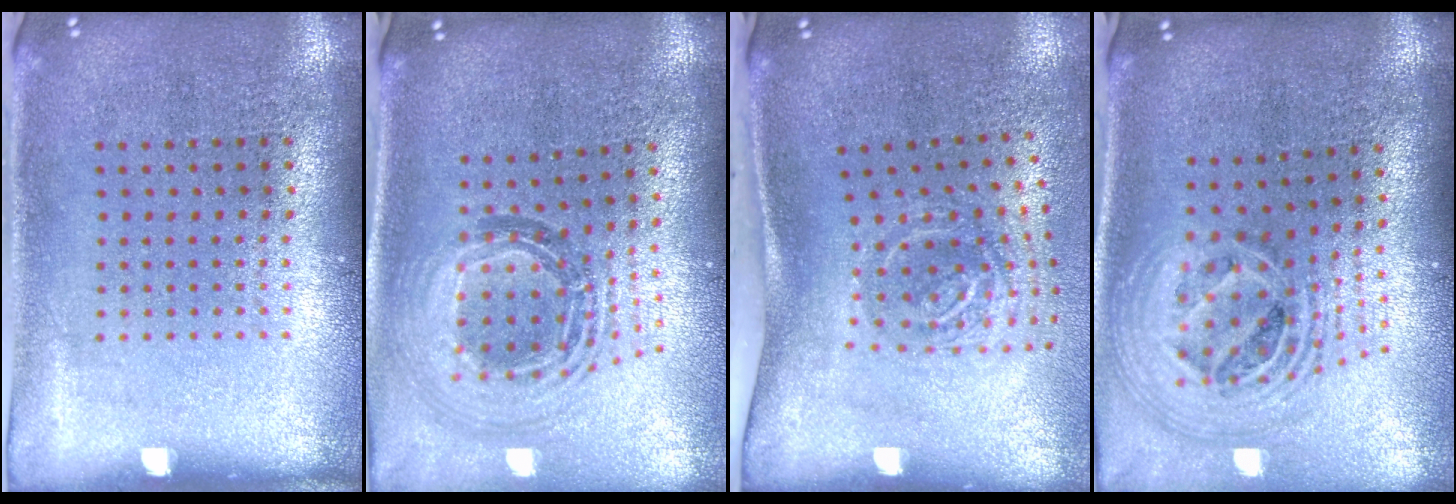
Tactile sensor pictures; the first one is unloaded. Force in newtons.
{"total": 1.3, "press": 1.2, "slide": 0.6}
{"total": 2.1, "press": 1.3, "slide": 1.6}
{"total": 2.5, "press": 1.8, "slide": 1.8}